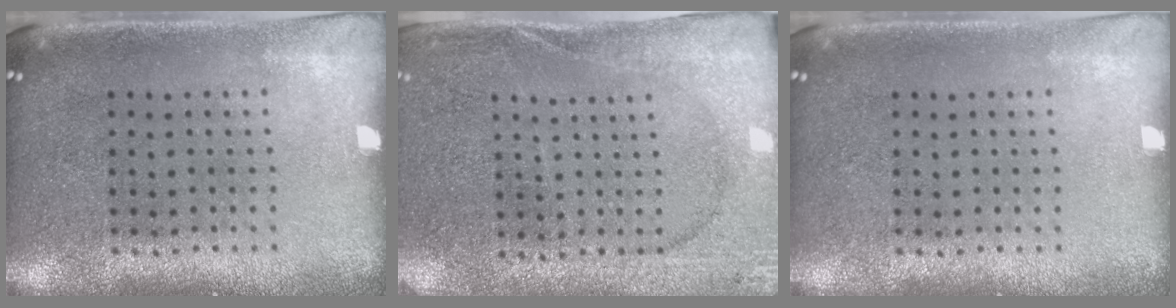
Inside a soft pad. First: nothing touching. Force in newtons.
{"total": 2.6, "press": 2.5, "slide": 0.5}
{"total": 0.0}